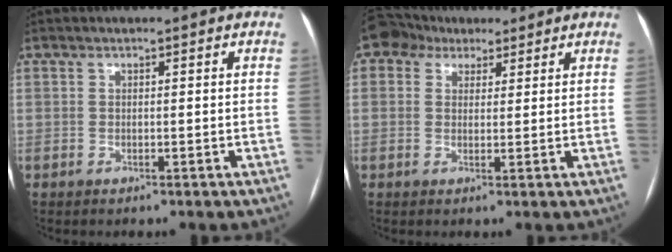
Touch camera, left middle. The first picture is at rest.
{"total": 6.0, "force": [4.1, 4.2, 1.5], "torque": [-0.034, 0.034, 0.071]}